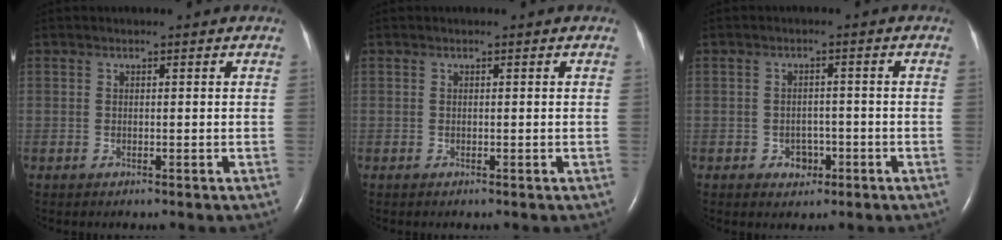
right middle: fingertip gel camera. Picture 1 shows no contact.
{"total": 0.0}
{"total": 2.9, "force": [-1.3, 2.2, 1.3], "torque": [-0.015, 0.006, -0.013]}